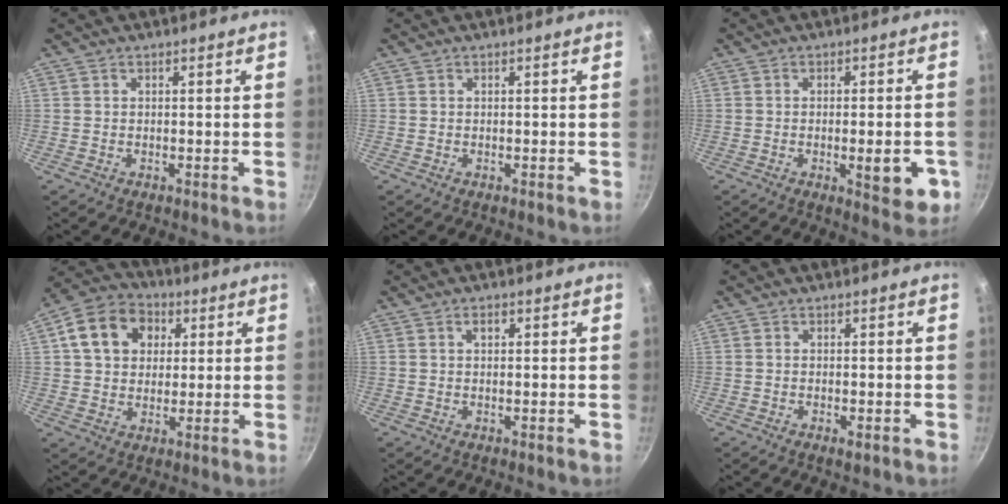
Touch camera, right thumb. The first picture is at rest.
{"total": 0.0}
{"total": 8.2, "force": [-2.3, 2.8, 7.4], "torque": [-0.080, 0.000, -0.027]}
{"total": 13.3, "force": [3.7, 10.5, 7.2], "torque": [-0.102, 0.017, 0.048]}
{"total": 1.6, "force": [0.5, 0.9, 1.2], "torque": [-0.017, 0.004, 0.006]}
{"total": 1.3, "force": [-0.5, 0.5, 1.1], "torque": [-0.024, -0.002, -0.009]}